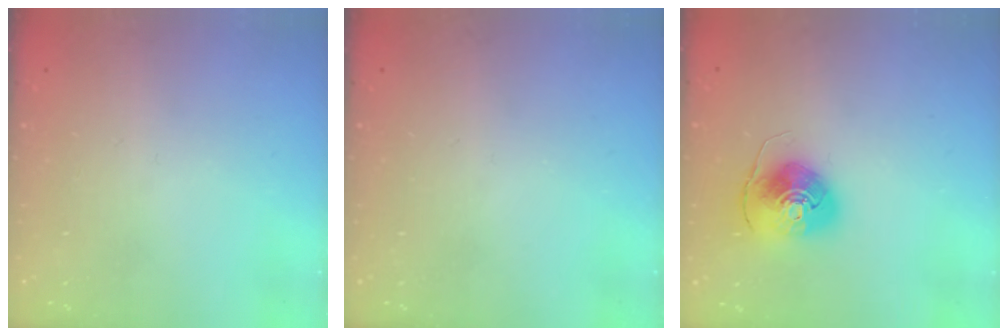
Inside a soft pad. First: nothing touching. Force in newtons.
{"total": 0.0}
{"total": 8.3, "press": 8.3, "slide": 0.5}